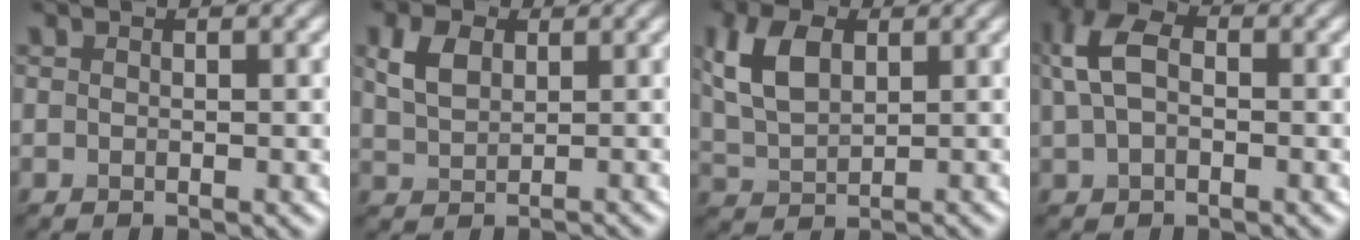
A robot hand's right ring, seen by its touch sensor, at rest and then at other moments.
{"total": 2.1, "force": [0.9, 1.6, 1.1], "torque": [-0.037, 0.013, 0.036]}
{"total": 4.9, "force": [1.6, 3.2, 3.4], "torque": [-0.096, 0.017, 0.051]}
{"total": 3.8, "force": [0.6, 2.6, 2.7], "torque": [-0.075, 0.020, 0.021]}